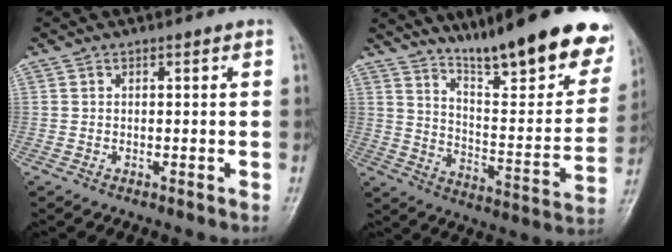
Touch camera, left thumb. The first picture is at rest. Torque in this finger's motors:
{"motor_torque": [1.49, 1.46, 1.50, -1.27, 0.10]}